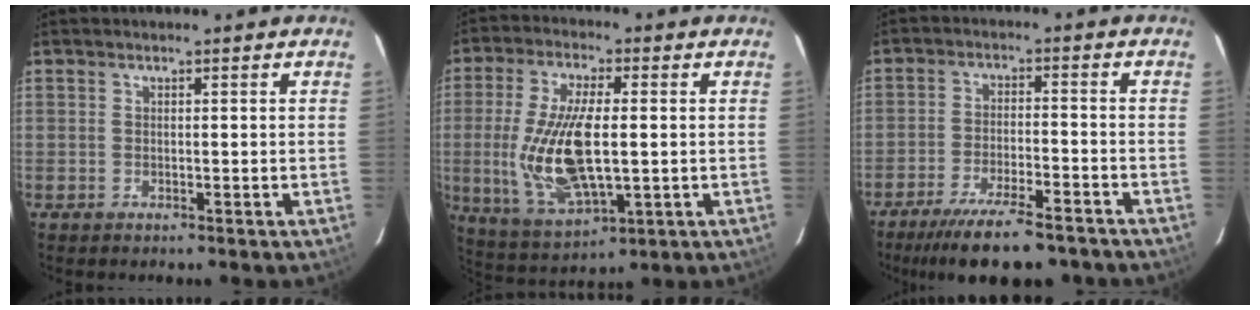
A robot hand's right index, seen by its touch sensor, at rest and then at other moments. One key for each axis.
{"total": 16.3, "fx": -0.6, "fy": 6.6, "fz": 14.9, "tx": -0.302, "ty": -0.014, "tz": -0.002}
{"total": 15.2, "fx": -12.3, "fy": 3.7, "fz": 8.1, "tx": -0.164, "ty": -0.025, "tz": -0.188}